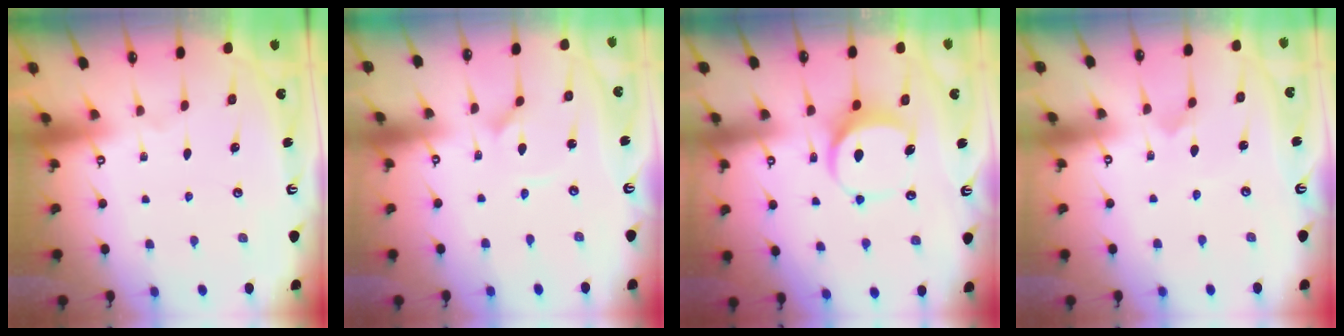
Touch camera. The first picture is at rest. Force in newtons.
{"total": 0.8, "press": 0.8, "slide": 0.1}
{"total": 7.6, "press": 7.6, "slide": 0.5}
{"total": 2.3, "press": 2.3, "slide": 0.2}